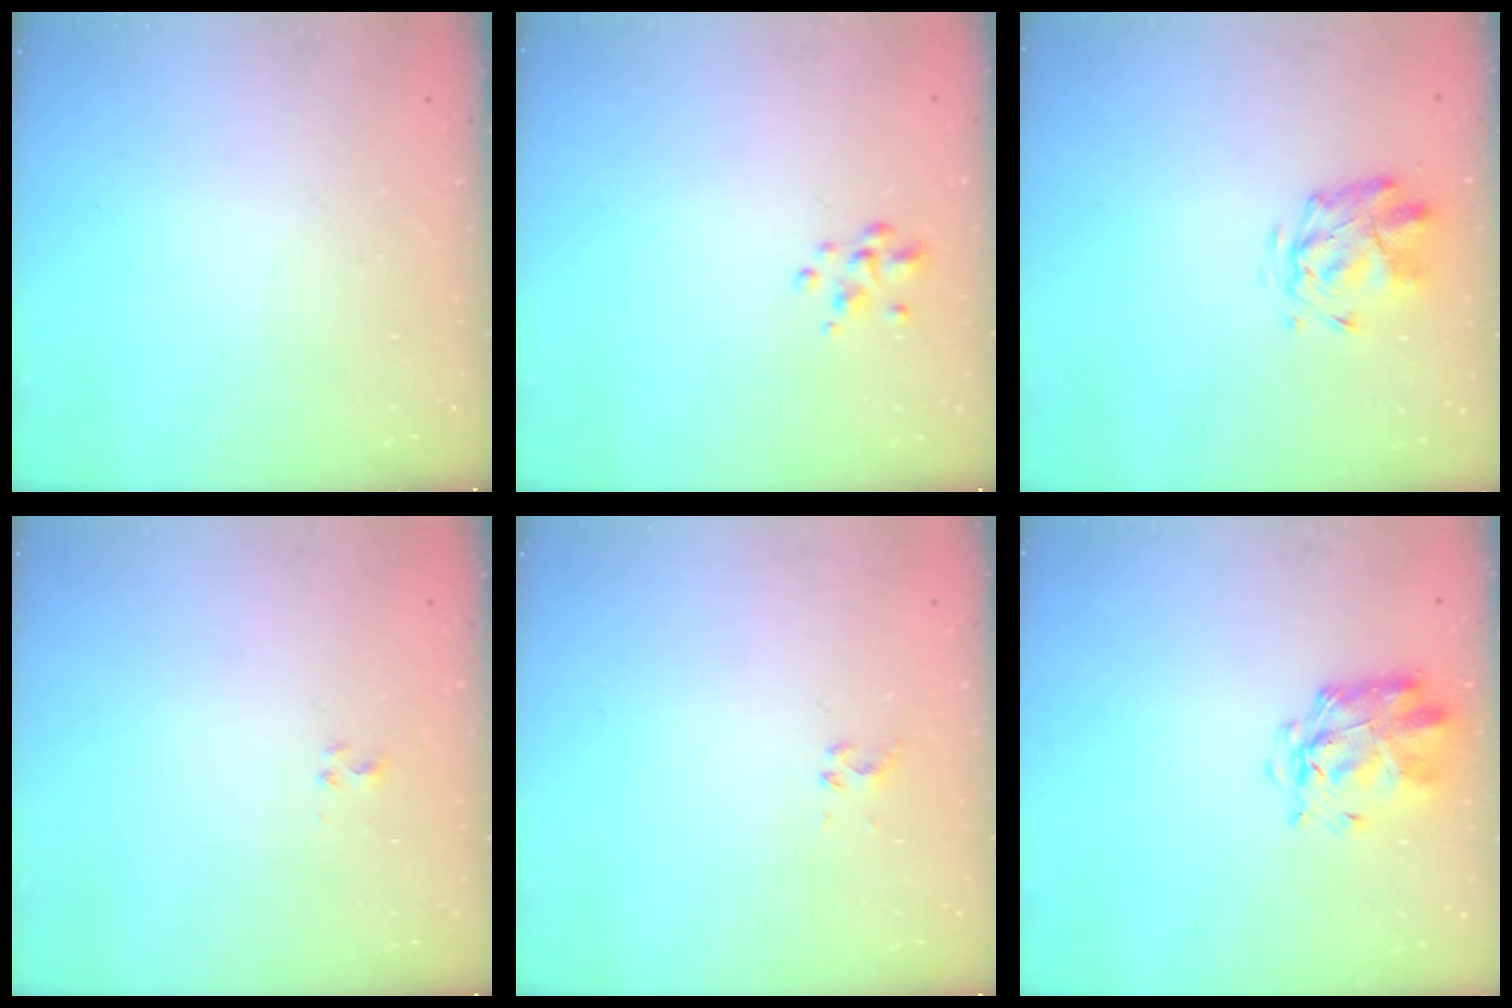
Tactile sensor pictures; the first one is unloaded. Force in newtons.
{"total": 2.0, "press": 1.9, "slide": 0.6}
{"total": 2.9, "press": 2.5, "slide": 1.5}
{"total": 2.0, "press": 1.8, "slide": 1.0}
{"total": 2.3, "press": 2.1, "slide": 1.0}
{"total": 3.0, "press": 2.9, "slide": 0.7}